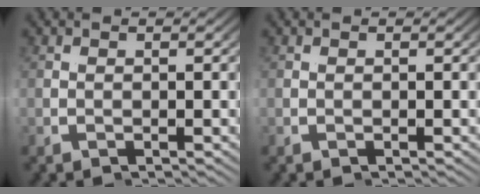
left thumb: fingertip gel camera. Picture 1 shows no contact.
{"total": 0.0}